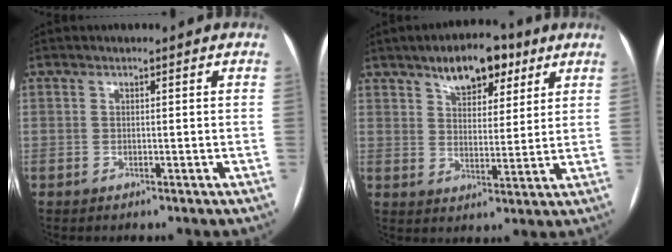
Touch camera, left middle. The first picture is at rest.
{"total": 9.1, "force": [5.8, 4.3, 5.5], "torque": [-0.083, 0.014, 0.093]}